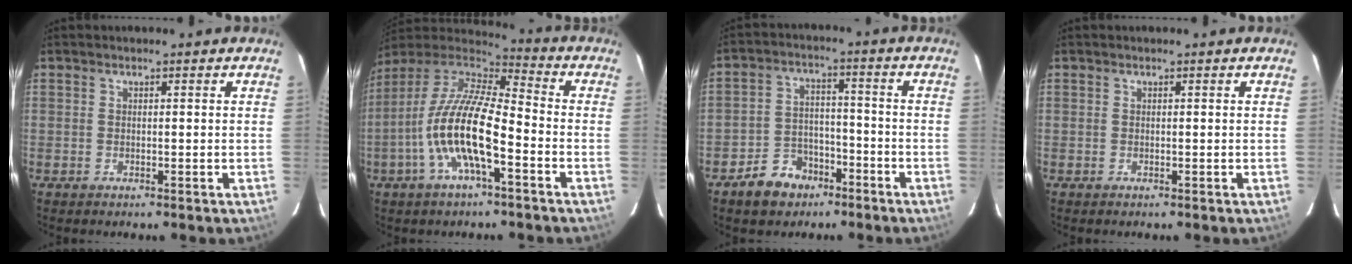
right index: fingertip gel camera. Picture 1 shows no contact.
{"total": 16.4, "force": [-5.6, 4.5, 14.8], "torque": [-0.285, -0.009, -0.113]}
{"total": 8.5, "force": [-5.8, 5.6, 2.8], "torque": [-0.073, 0.022, -0.083]}
{"total": 0.0}